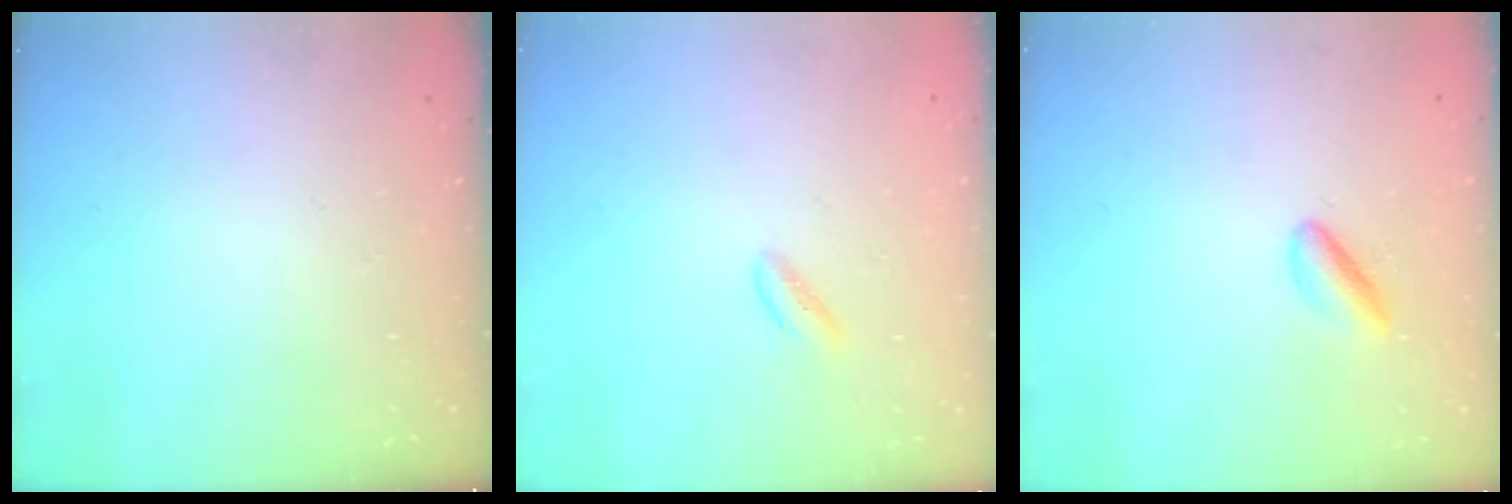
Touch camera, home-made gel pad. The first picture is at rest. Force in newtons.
{"total": 1.1, "press": 0.9, "slide": 0.6}
{"total": 2.9, "press": 2.8, "slide": 0.4}